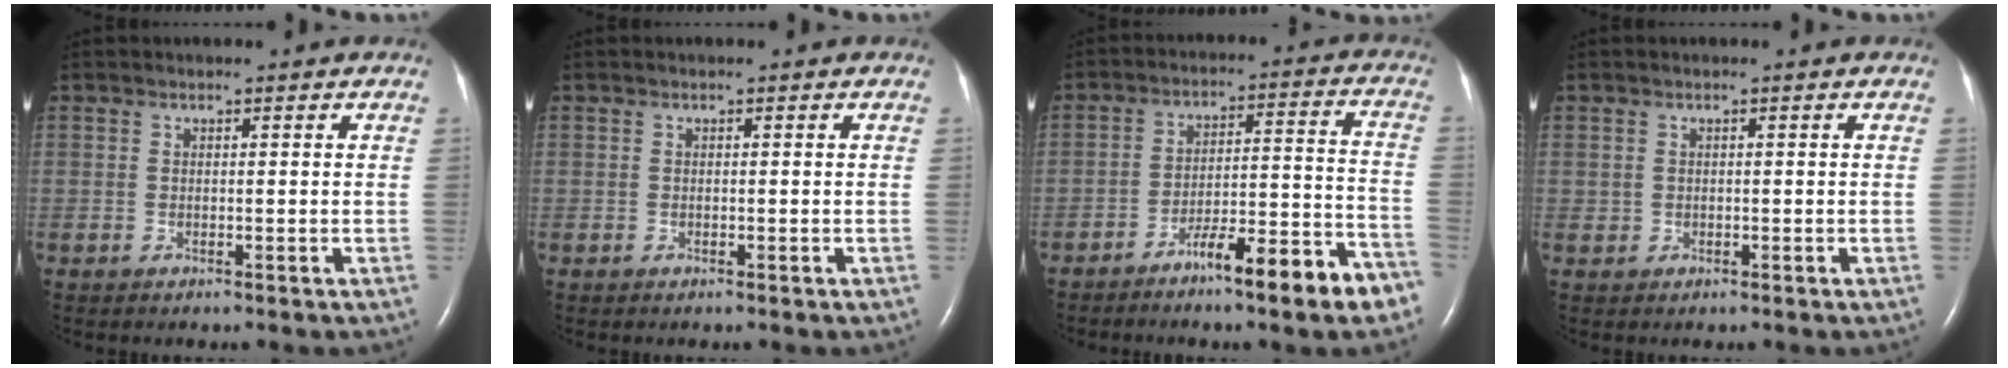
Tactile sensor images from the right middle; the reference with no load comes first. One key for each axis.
{"total": 0.0}
{"total": 11.9, "fx": -8.1, "fy": 1.1, "fz": 8.7, "tx": -0.121, "ty": 0.020, "tz": -0.122}
{"total": 0.6, "fx": 0.0, "fy": 0.6, "fz": 0.1, "tx": 0.000, "ty": 0.002, "tz": 0.001}